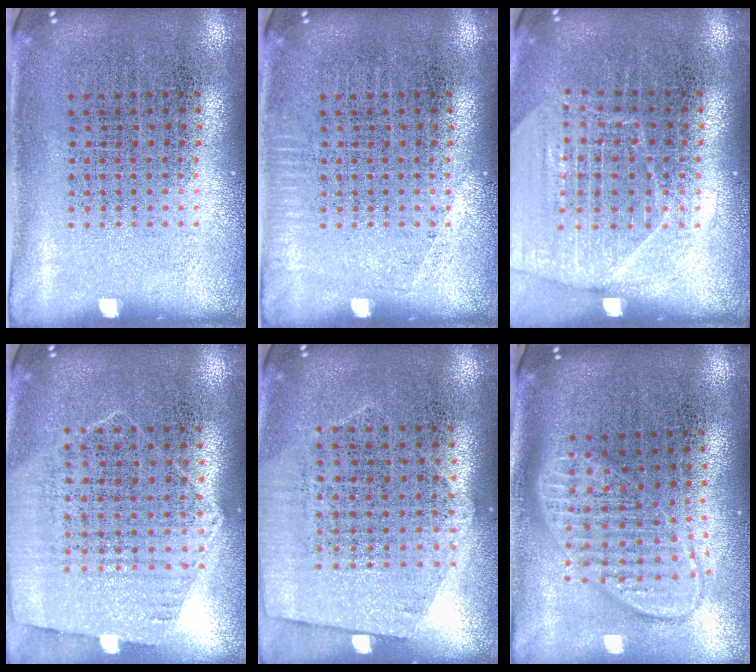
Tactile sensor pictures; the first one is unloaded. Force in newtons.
{"total": 0.6, "press": 0.6, "slide": 0.1}
{"total": 1.6, "press": 1.6, "slide": 0.1}
{"total": 1.1, "press": 1.0, "slide": 0.4}
{"total": 1.2, "press": 1.0, "slide": 0.7}
{"total": 1.9, "press": 1.5, "slide": 1.1}